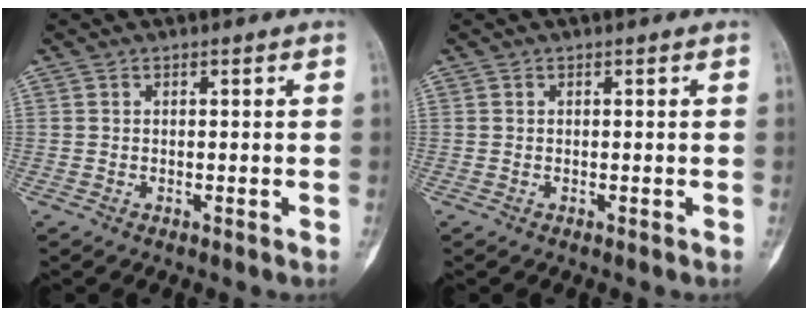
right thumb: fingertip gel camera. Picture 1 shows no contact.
{"total": 0.0}